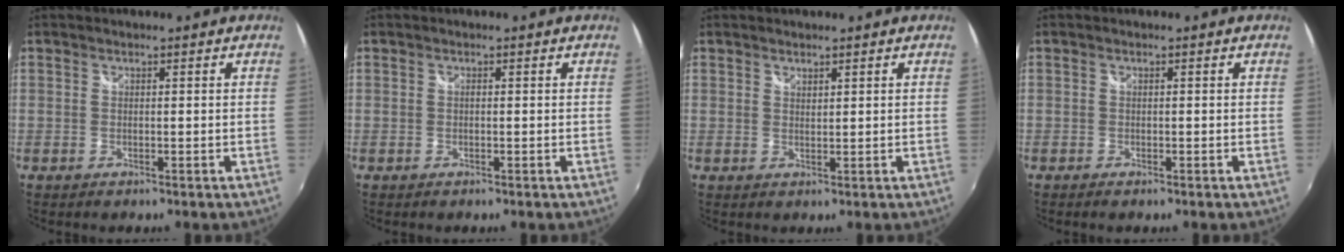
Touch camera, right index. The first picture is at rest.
{"total": 0.0}
{"total": 1.1, "force": [1.0, 0.4, 0.3], "torque": [-0.002, 0.000, 0.017]}
{"total": 0.6, "force": [-0.5, 0.3, 0.3], "torque": [-0.008, -0.003, -0.011]}